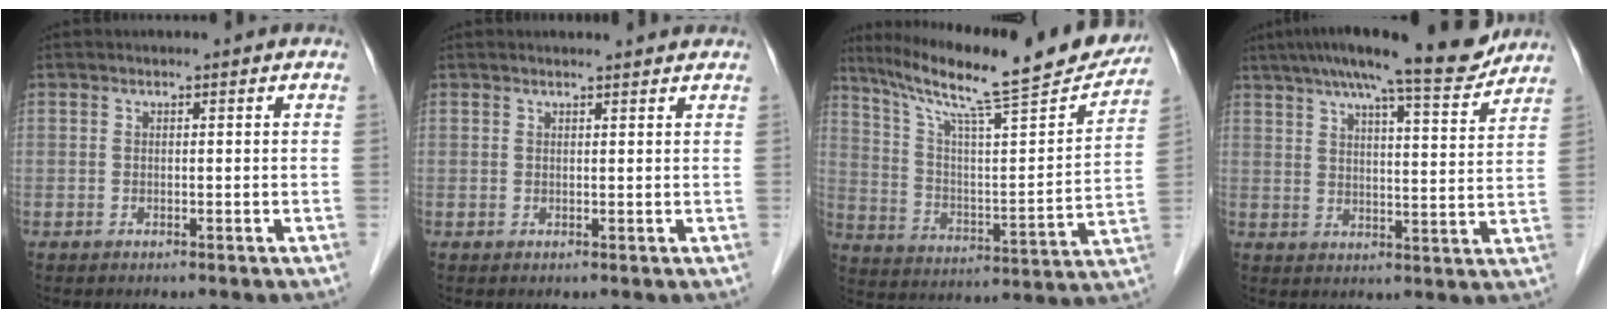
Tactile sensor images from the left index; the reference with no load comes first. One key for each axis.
{"total": 2.9, "fx": 2.8, "fy": 0.2, "fz": 0.6, "tx": -0.012, "ty": 0.008, "tz": 0.029}
{"total": 25.1, "fx": 21.2, "fy": 2.0, "fz": 13.3, "tx": -0.220, "ty": -0.021, "tz": 0.311}
{"total": 14.5, "fx": 12.5, "fy": 1.0, "fz": 7.3, "tx": -0.113, "ty": 0.006, "tz": 0.173}